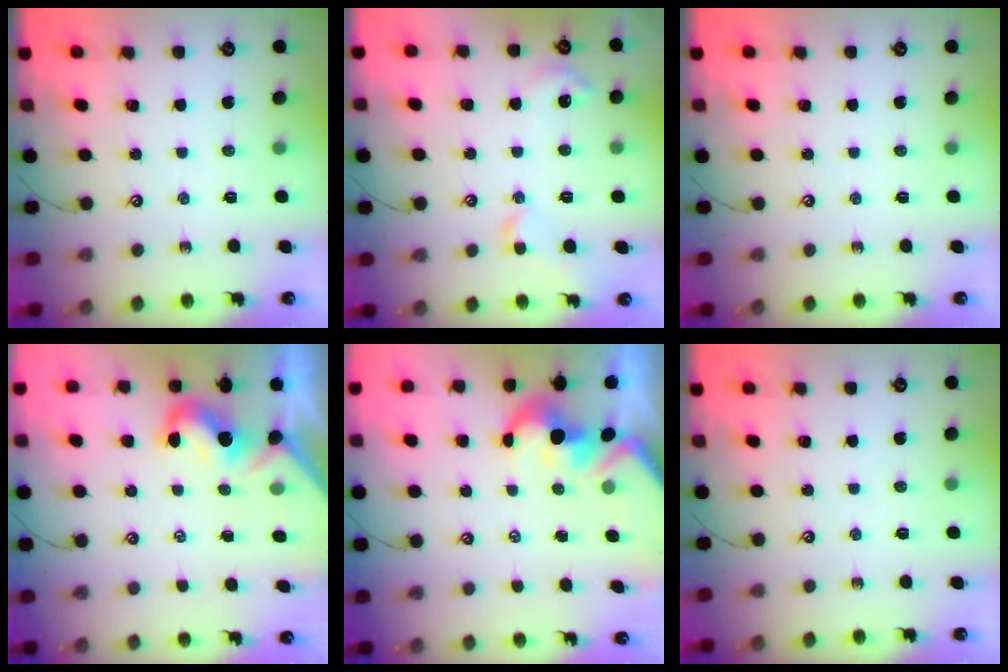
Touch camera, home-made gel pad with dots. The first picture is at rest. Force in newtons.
{"total": 3.6, "press": 3.5, "slide": 0.5}
{"total": 0.0}
{"total": 2.1, "press": 2.0, "slide": 0.5}
{"total": 3.3, "press": 3.1, "slide": 1.2}
{"total": 0.0}